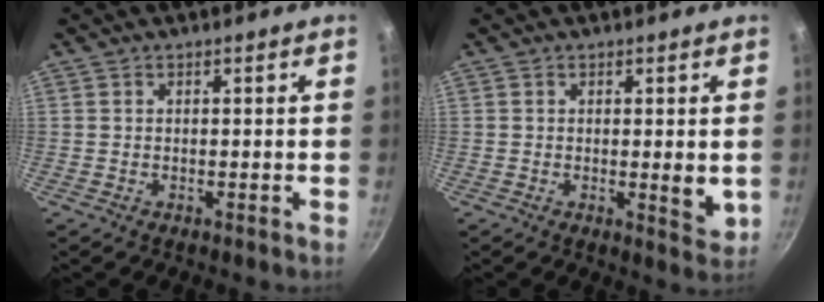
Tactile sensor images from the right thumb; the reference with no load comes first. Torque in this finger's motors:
{"motor_torque": [1.67, 1.43, 1.27, -0.98, 0.69]}